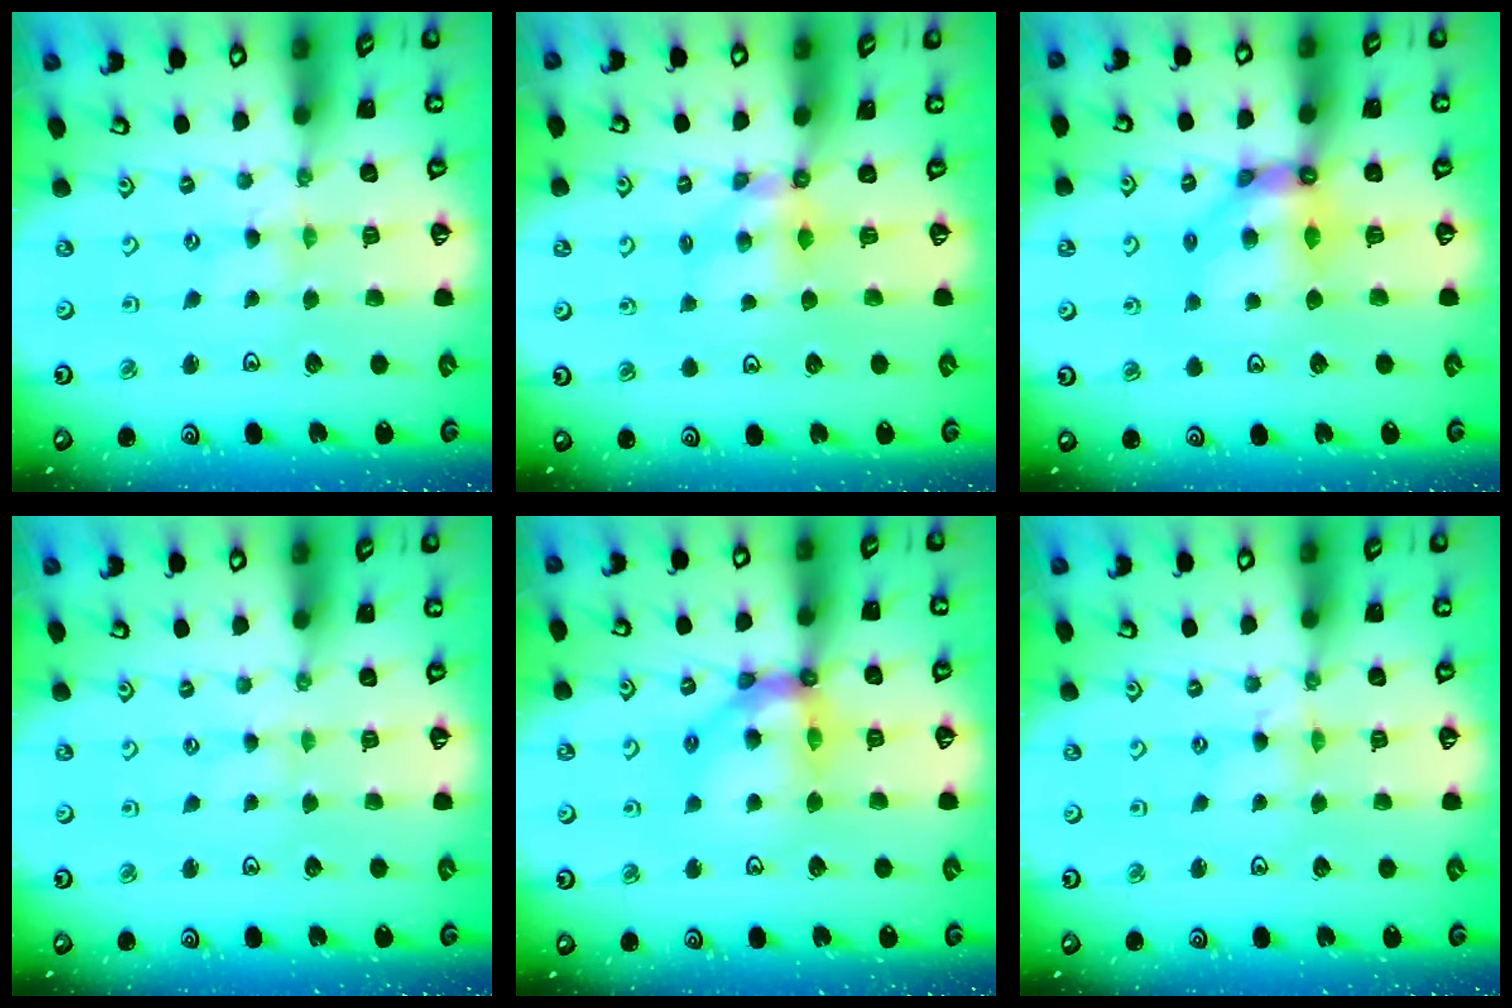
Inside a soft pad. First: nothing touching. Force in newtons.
{"total": 5.1, "press": 5.1, "slide": 0.4}
{"total": 9.1, "press": 9.1, "slide": 0.8}
{"total": 0.0}
{"total": 12.8, "press": 12.7, "slide": 1.5}
{"total": 1.2, "press": 1.2, "slide": 0.3}